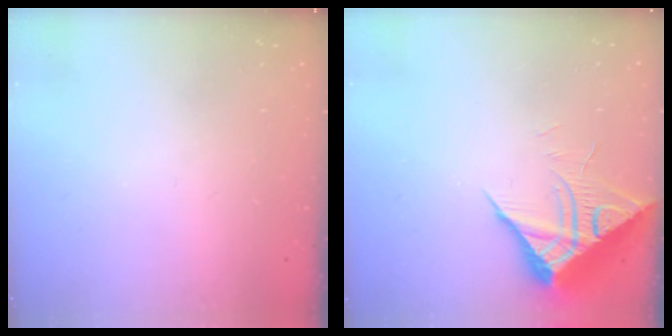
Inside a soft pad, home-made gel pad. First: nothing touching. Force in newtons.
{"total": 10.0, "press": 10.0, "slide": 0.6}